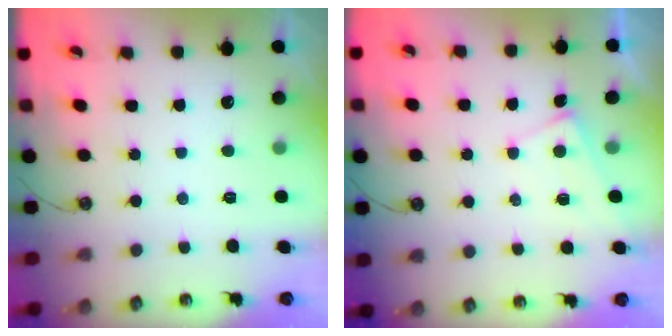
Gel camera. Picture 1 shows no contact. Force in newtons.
{"total": 2.8, "press": 2.8, "slide": 0.1}